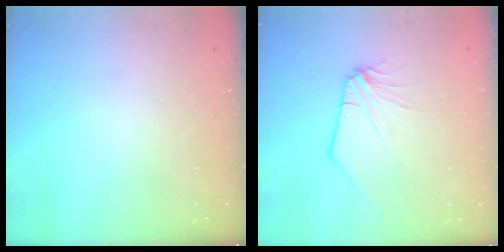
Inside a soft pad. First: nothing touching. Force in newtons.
{"total": 0.0}